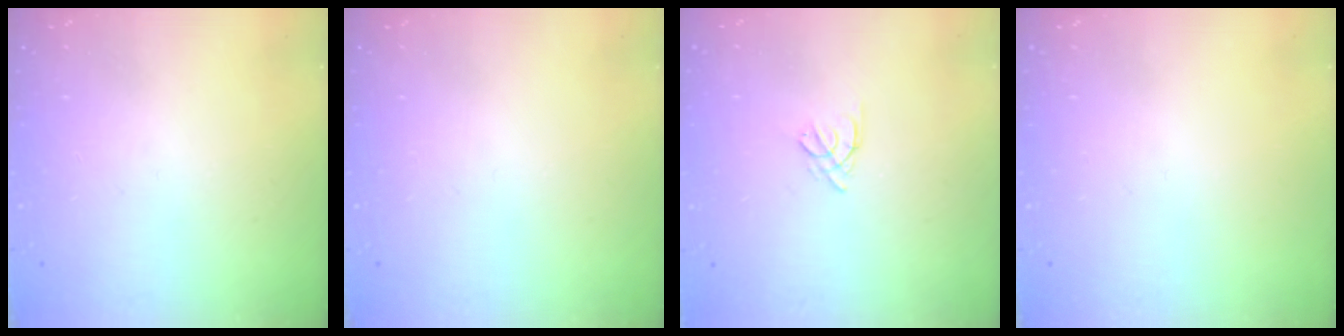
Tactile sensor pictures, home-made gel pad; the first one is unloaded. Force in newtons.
{"total": 0.0}
{"total": 3.0, "press": 2.9, "slide": 0.7}
{"total": 0.0}